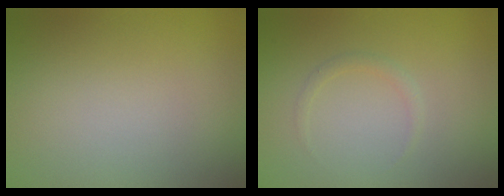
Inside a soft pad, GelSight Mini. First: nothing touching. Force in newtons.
{"total": 0.8, "press": 0.8, "slide": 0.0}